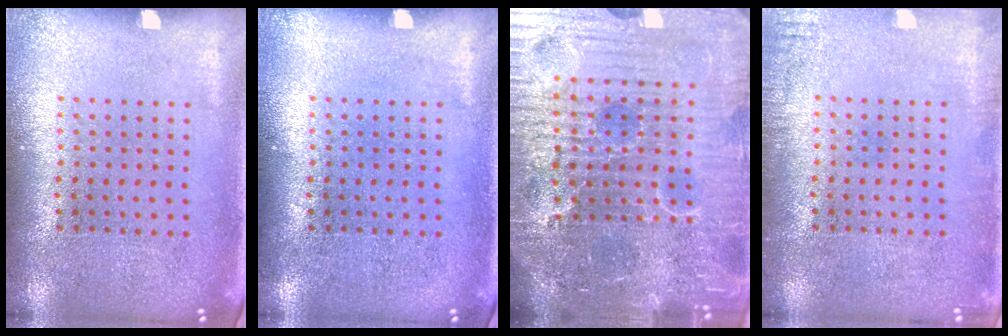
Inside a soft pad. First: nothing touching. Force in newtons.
{"total": 0.0}
{"total": 6.9, "press": 6.2, "slide": 3.1}
{"total": 1.4, "press": 1.4, "slide": 0.1}